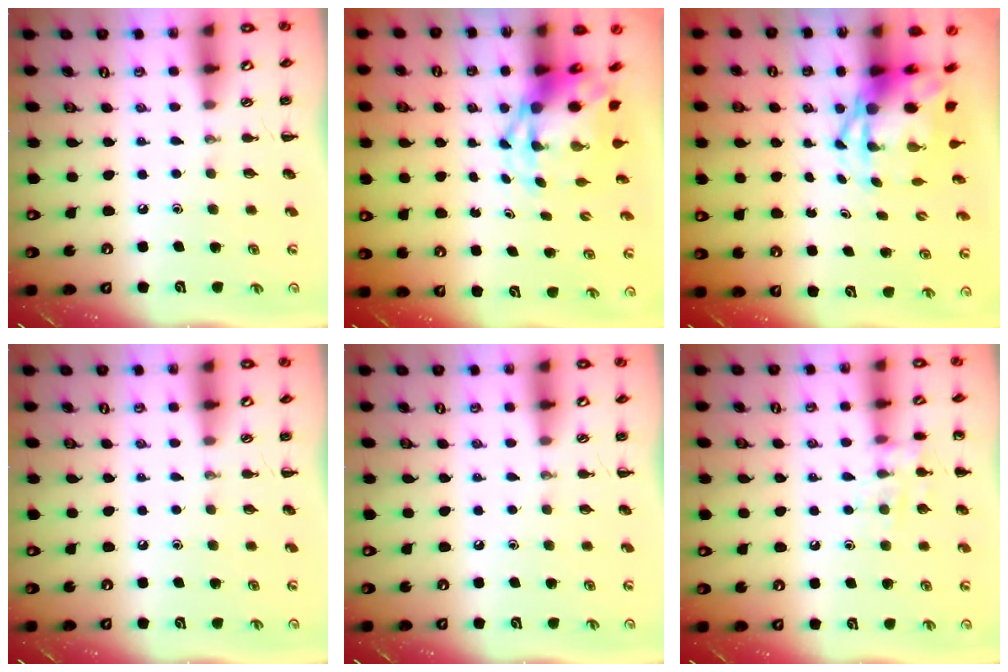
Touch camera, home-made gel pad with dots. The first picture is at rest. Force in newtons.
{"total": 4.9, "press": 4.7, "slide": 1.3}
{"total": 5.2, "press": 5.0, "slide": 1.5}
{"total": 0.0}
{"total": 0.0}
{"total": 8.5, "press": 8.4, "slide": 1.6}